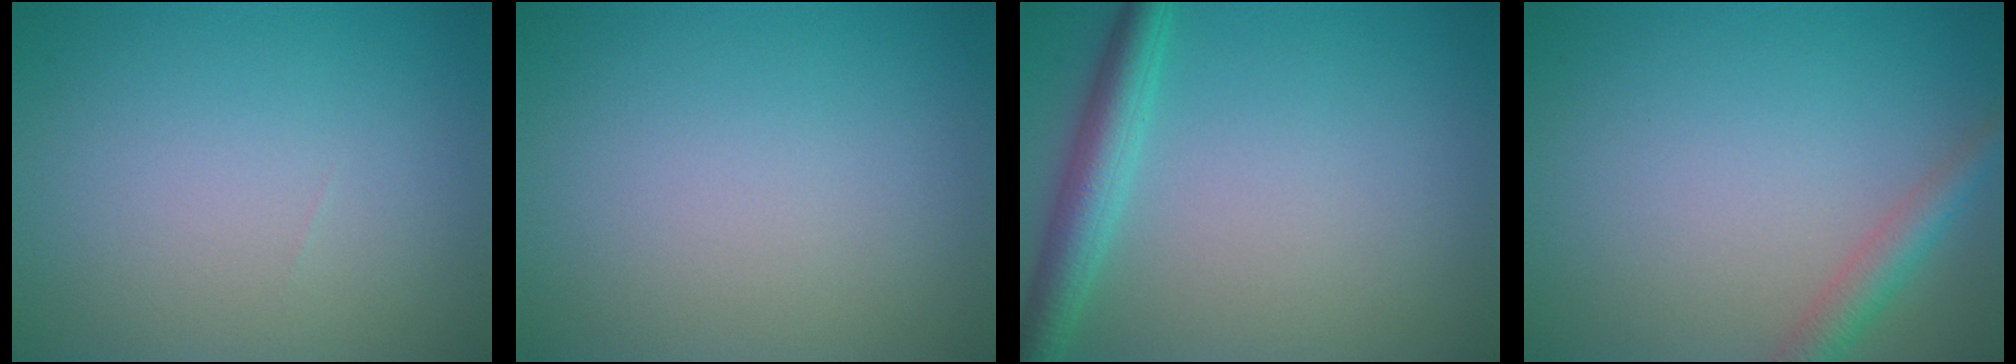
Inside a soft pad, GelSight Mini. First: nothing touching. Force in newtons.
{"total": 0.0}
{"total": 3.6, "press": 3.6, "slide": 0.1}
{"total": 2.3, "press": 2.3, "slide": 0.1}